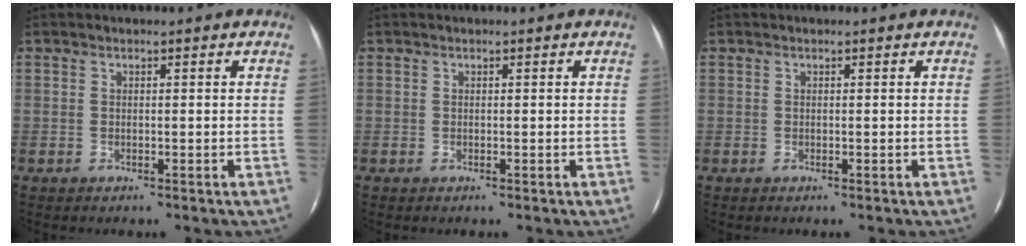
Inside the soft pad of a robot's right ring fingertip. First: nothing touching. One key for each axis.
{"total": 0.0}
{"total": 0.0}